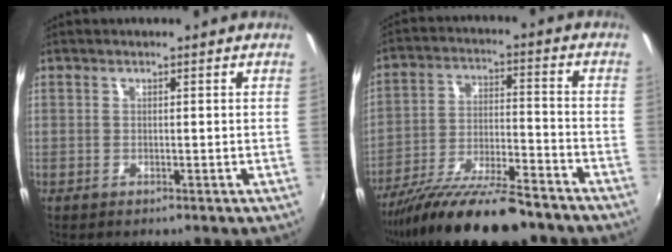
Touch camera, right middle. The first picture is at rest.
{"total": 17.4, "force": [-14.3, 3.3, 9.4], "torque": [-0.181, -0.035, -0.236]}